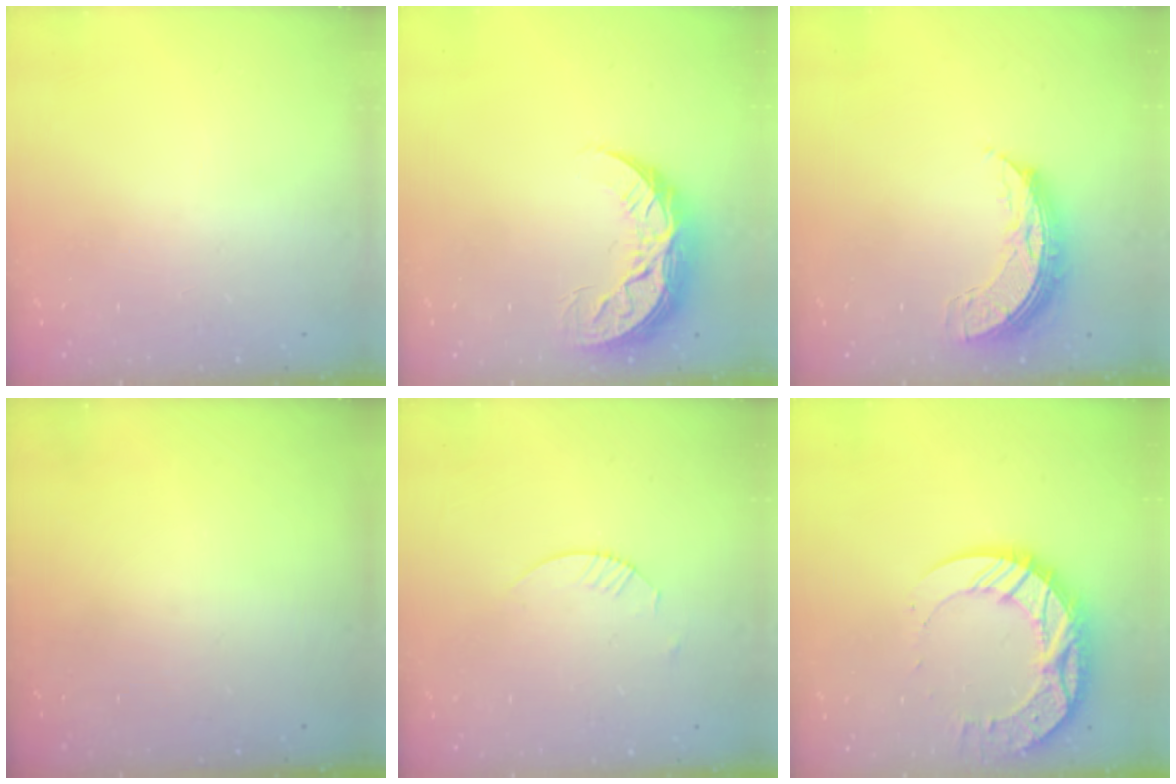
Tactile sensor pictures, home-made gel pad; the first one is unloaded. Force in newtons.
{"total": 9.0, "press": 9.0, "slide": 0.3}
{"total": 7.9, "press": 7.8, "slide": 0.8}
{"total": 0.0}
{"total": 1.8, "press": 1.8, "slide": 0.2}
{"total": 14.6, "press": 14.5, "slide": 1.1}